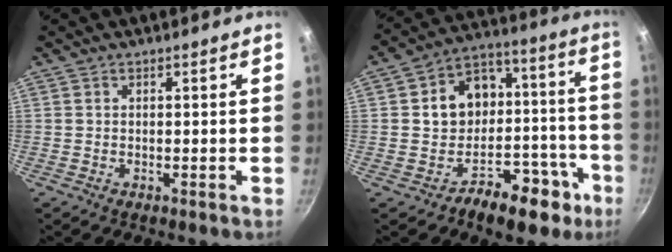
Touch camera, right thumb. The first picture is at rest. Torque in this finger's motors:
{"motor_torque": [0.90, 2.09, 0.67, -0.80, 0.08]}